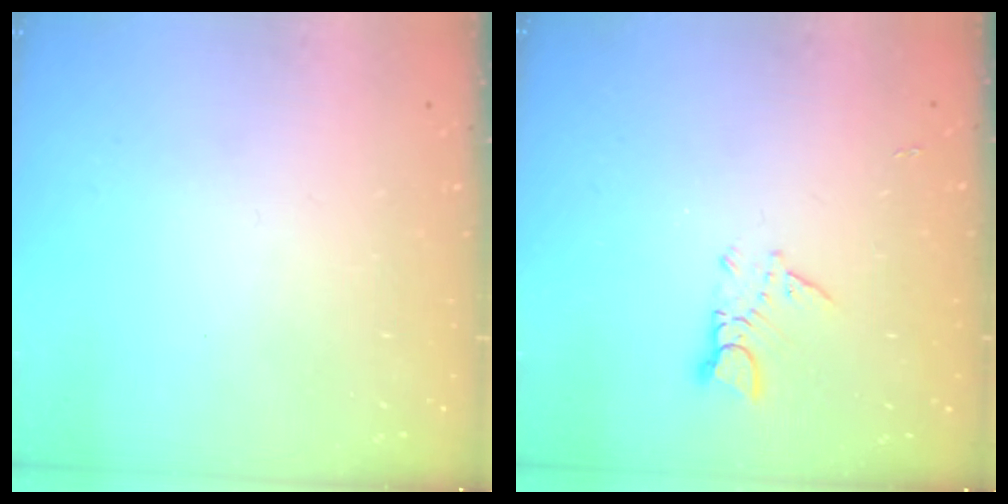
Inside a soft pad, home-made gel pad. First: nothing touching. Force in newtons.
{"total": 2.7, "press": 2.7, "slide": 0.3}